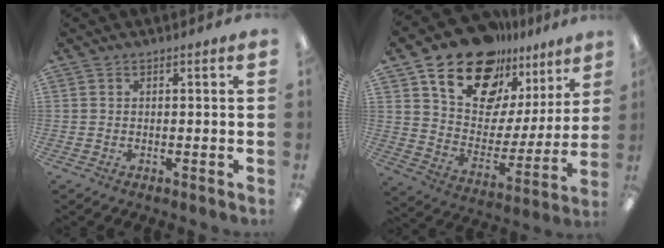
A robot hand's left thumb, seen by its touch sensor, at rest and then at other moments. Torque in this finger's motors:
{"motor_torque": [2.09, 2.04, 1.93, -0.84, 0.40]}